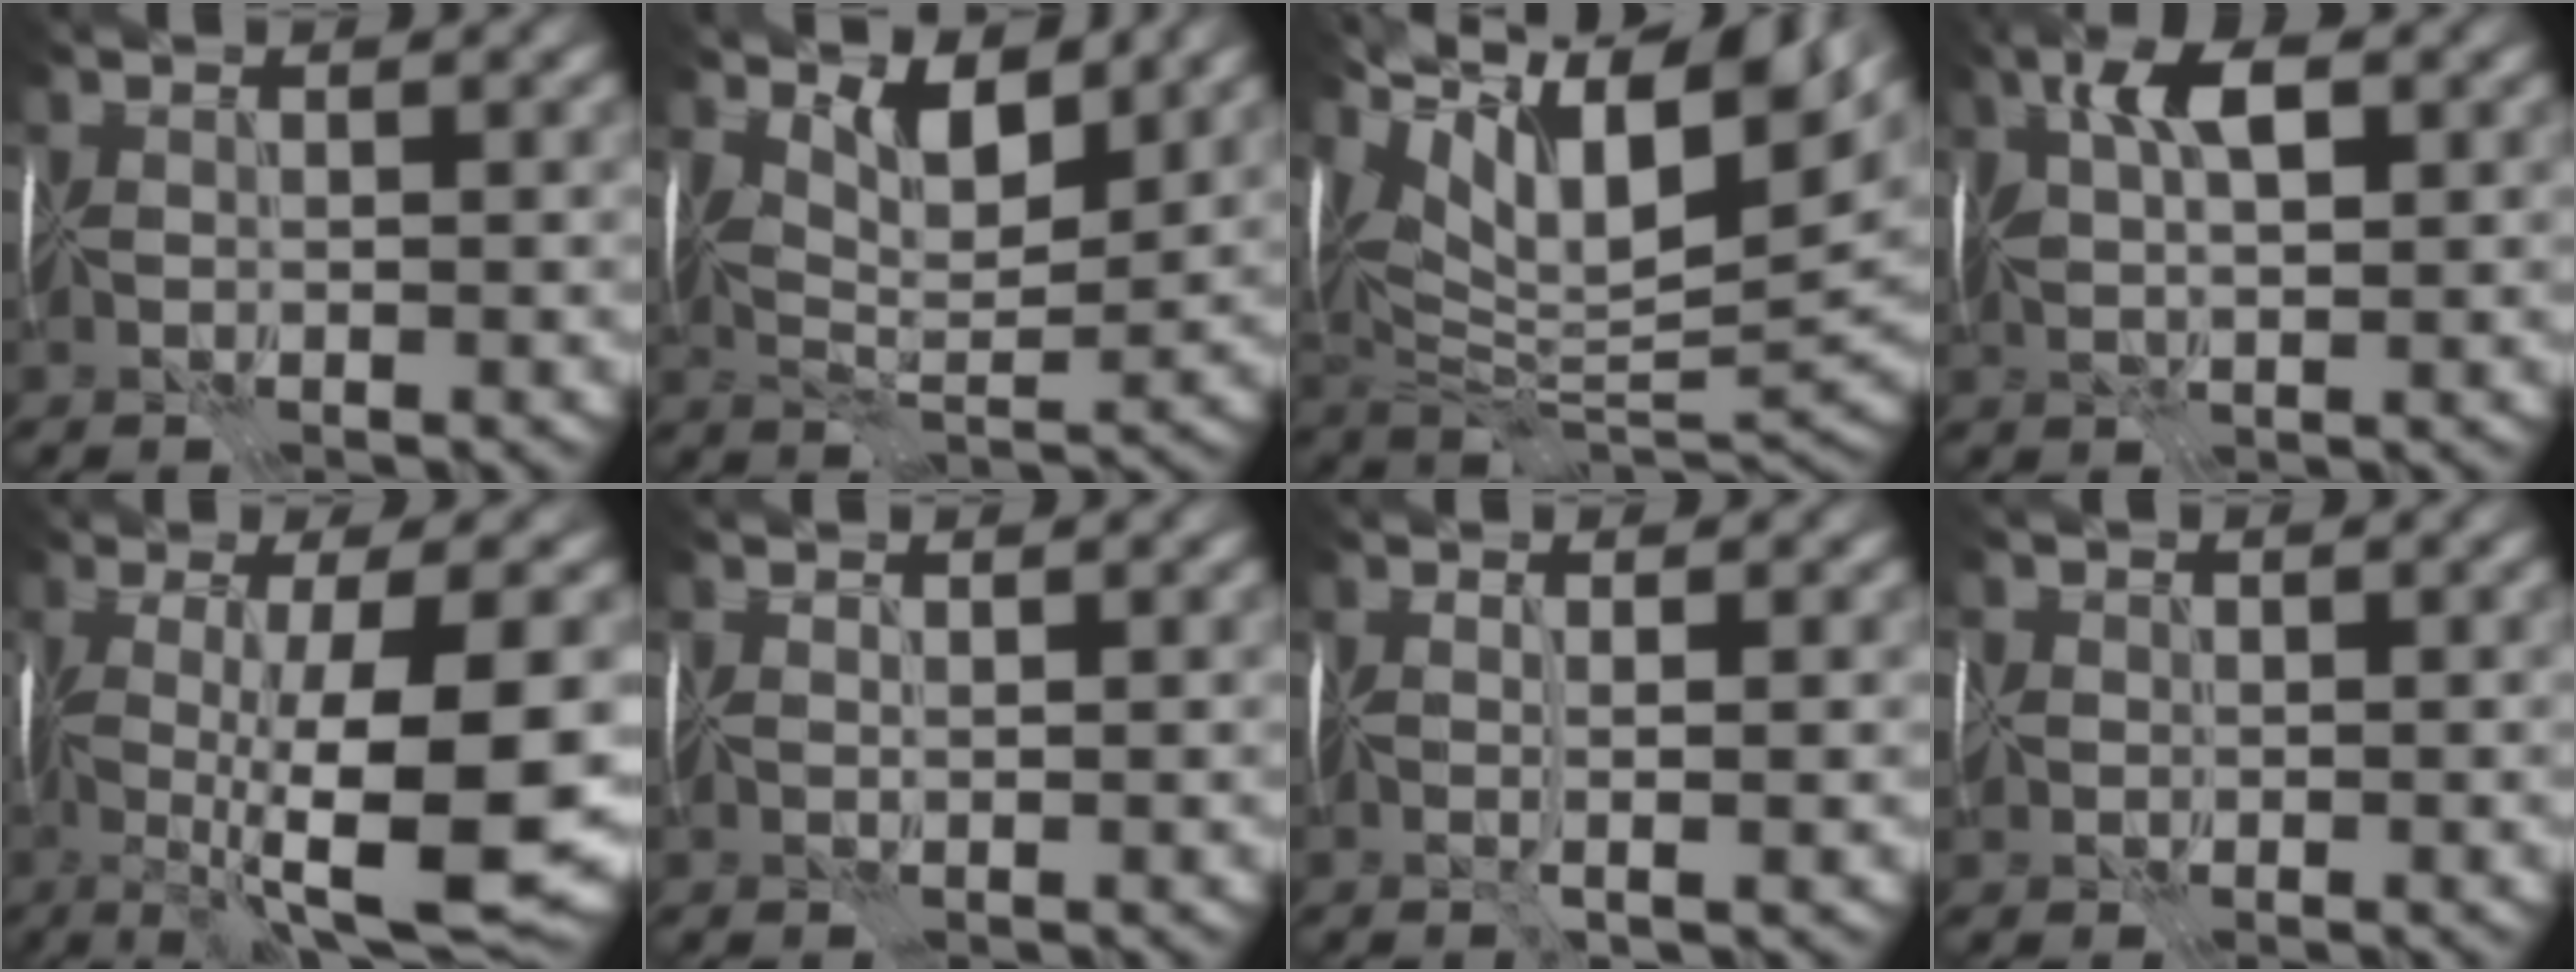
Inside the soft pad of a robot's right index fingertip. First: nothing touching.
{"total": 5.1, "force": [2.8, 2.1, 3.8], "torque": [-0.069, -0.009, 0.049]}
{"total": 14.8, "force": [7.5, 5.9, 11.3], "torque": [-0.211, 0.032, 0.134]}
{"total": 6.0, "force": [2.2, 2.5, 5.0], "torque": [-0.094, 0.013, 0.034]}
{"total": 13.5, "force": [-2.2, 3.1, 13.0], "torque": [-0.210, -0.016, -0.025]}
{"total": 1.0, "force": [0.8, 0.3, 0.6], "torque": [-0.009, 0.001, 0.011]}
{"total": 1.6, "force": [0.1, 0.0, 1.6], "torque": [-0.024, -0.001, -0.002]}
{"total": 1.7, "force": [0.0, 1.7, 0.4], "torque": [-0.002, 0.009, -0.001]}